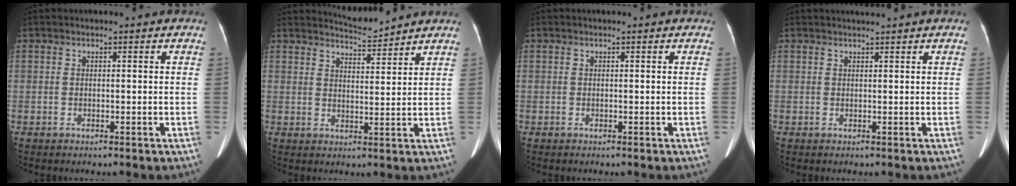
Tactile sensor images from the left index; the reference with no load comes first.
{"total": 4.9, "force": [4.9, -0.3, 0.0], "torque": [-0.012, -0.004, 0.078]}
{"total": 0.0}
{"total": 1.5, "force": [1.4, -0.3, 0.3], "torque": [-0.005, 0.011, 0.029]}